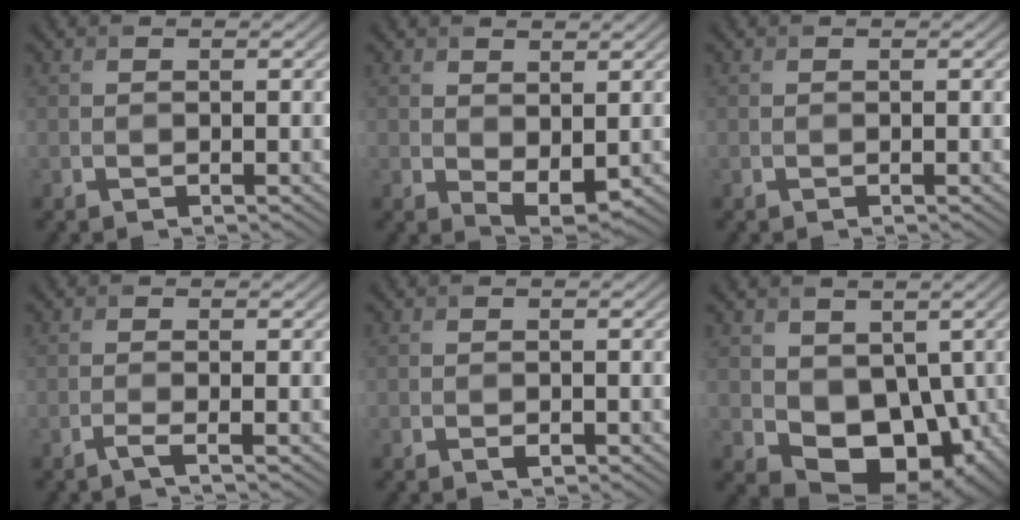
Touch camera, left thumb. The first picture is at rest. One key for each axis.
{"total": 2.9, "fx": 0.7, "fy": 1.6, "fz": 2.3, "tx": -0.046, "ty": -0.011, "tz": 0.020}
{"total": 0.0}
{"total": 1.4, "fx": -0.7, "fy": 0.2, "fz": 1.2, "tx": -0.020, "ty": 0.001, "tz": -0.024}
{"total": 0.7, "fx": -0.4, "fy": 0.3, "fz": 0.5, "tx": -0.007, "ty": -0.002, "tz": -0.005}
{"total": 8.5, "fx": 0.1, "fy": 6.3, "fz": 5.6, "tx": -0.101, "ty": -0.028, "tz": 0.010}